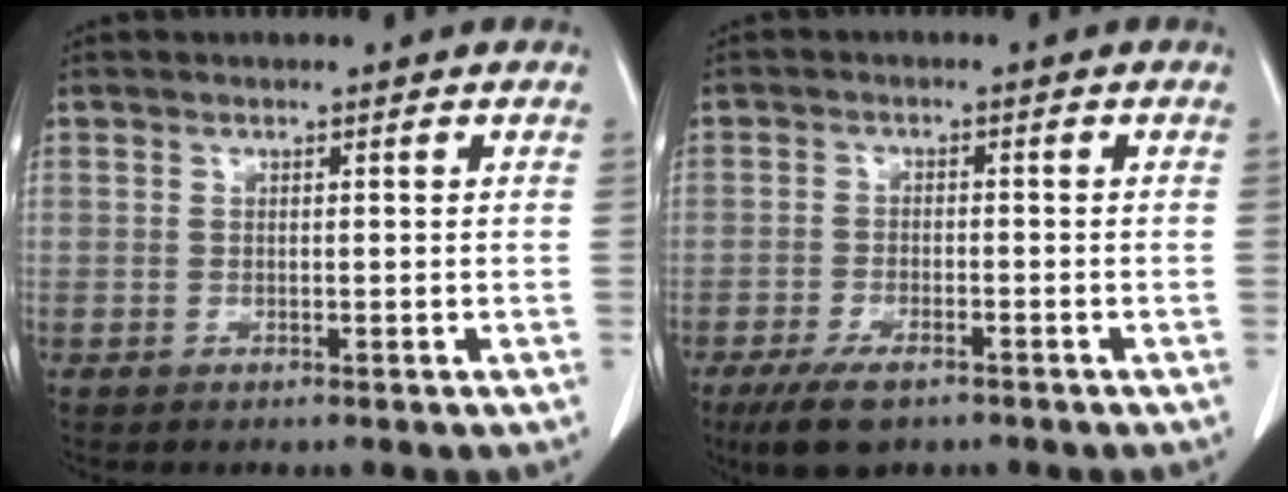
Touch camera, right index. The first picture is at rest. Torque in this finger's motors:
{"motor_torque": [0.53, -0.46, 0.23, 0.08]}